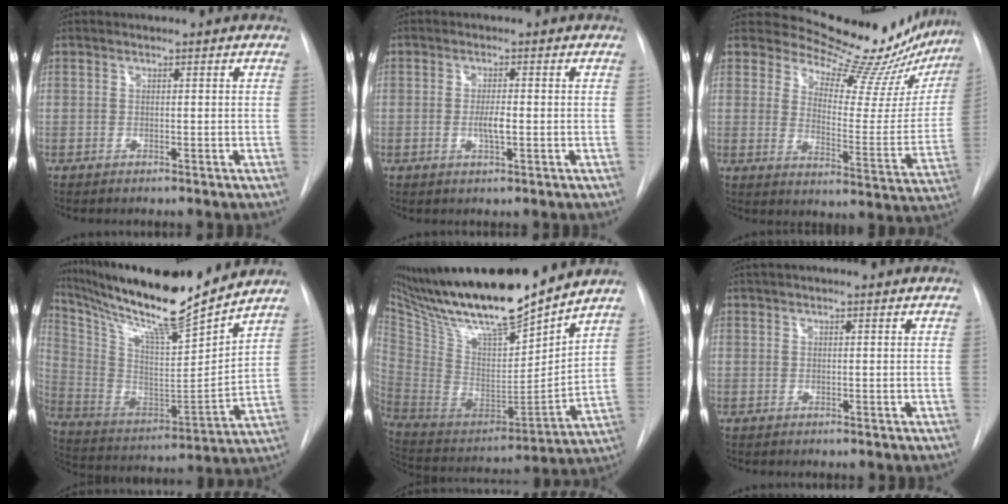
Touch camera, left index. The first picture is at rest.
{"total": 2.5, "force": [-0.4, 0.4, 2.5], "torque": [-0.049, -0.002, -0.006]}
{"total": 19.4, "force": [18.1, 5.0, 4.9], "torque": [-0.052, -0.076, 0.215]}
{"total": 21.3, "force": [18.5, 0.5, 10.5], "torque": [-0.200, -0.024, 0.318]}
{"total": 24.6, "force": [20.8, 3.1, 12.7], "torque": [-0.236, -0.020, 0.363]}
{"total": 2.7, "force": [2.1, 0.2, 1.6], "torque": [-0.023, 0.033, 0.033]}